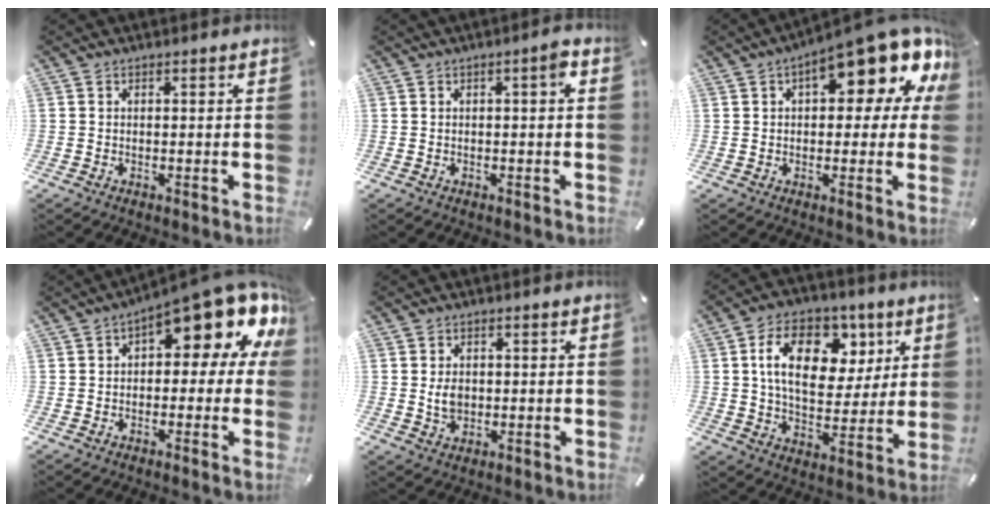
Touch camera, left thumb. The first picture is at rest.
{"total": 2.7, "force": [0.4, 0.5, 2.6], "torque": [-0.041, 0.004, 0.003]}
{"total": 15.7, "force": [7.6, 6.0, 12.4], "torque": [-0.163, -0.044, 0.122]}
{"total": 14.5, "force": [8.0, 5.0, 11.0], "torque": [-0.149, -0.065, 0.129]}
{"total": 4.0, "force": [0.2, 3.2, 2.4], "torque": [-0.038, -0.004, 0.000]}
{"total": 17.3, "force": [6.1, 11.5, 11.4], "torque": [-0.180, -0.003, 0.108]}